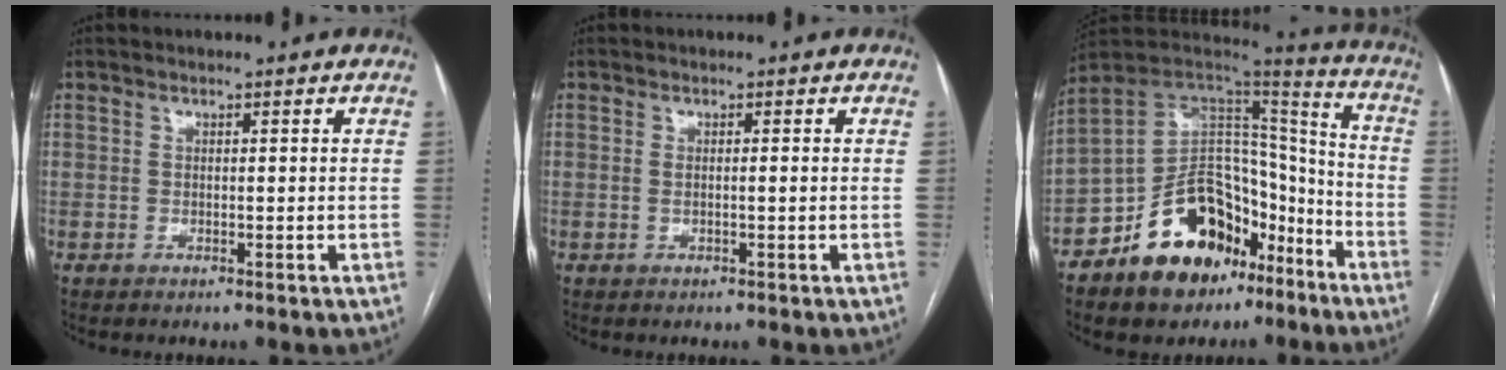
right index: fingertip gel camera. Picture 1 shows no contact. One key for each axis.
{"total": 1.1, "fx": 0.1, "fy": 0.1, "fz": 1.1, "tx": -0.024, "ty": 0.001, "tz": 0.005}
{"total": 21.3, "fx": -12.2, "fy": 12.5, "fz": 12.1, "tx": -0.214, "ty": 0.052, "tz": -0.192}